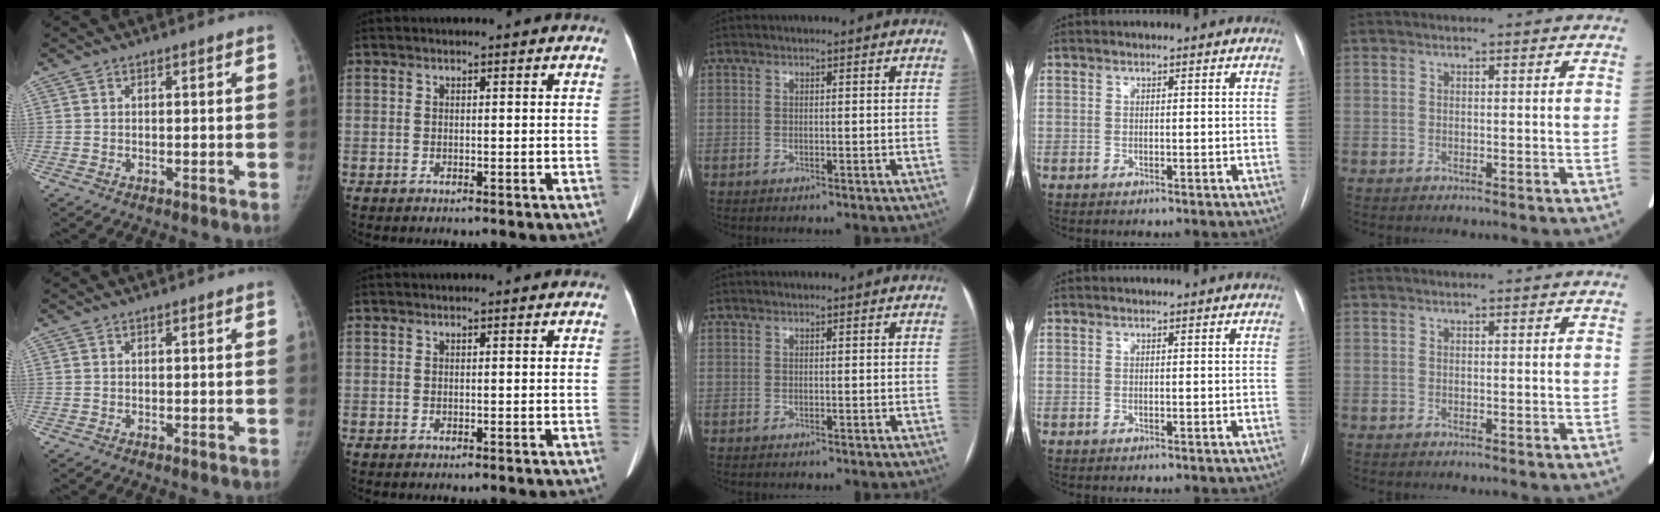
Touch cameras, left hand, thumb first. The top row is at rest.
{}